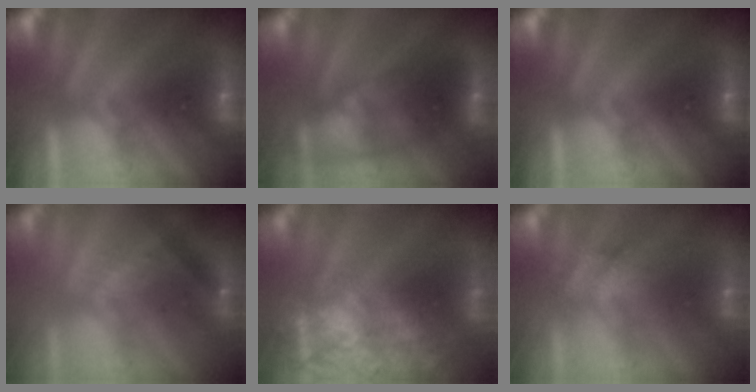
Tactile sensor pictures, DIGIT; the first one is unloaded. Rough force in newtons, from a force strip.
{"total": 8.8}
{"total": 0.0}
{"total": 2.3}
{"total": 7.7}
{"total": 2.8}